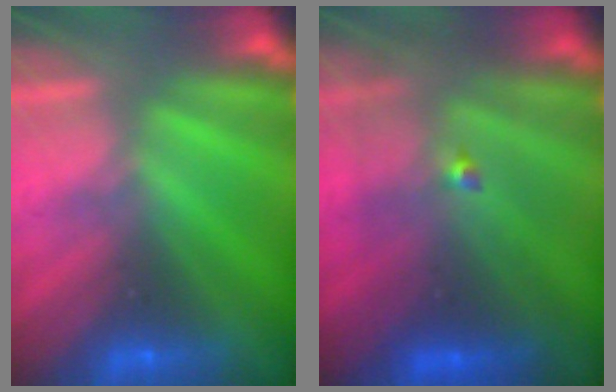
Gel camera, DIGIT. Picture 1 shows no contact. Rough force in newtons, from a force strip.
{"total": 4.4}